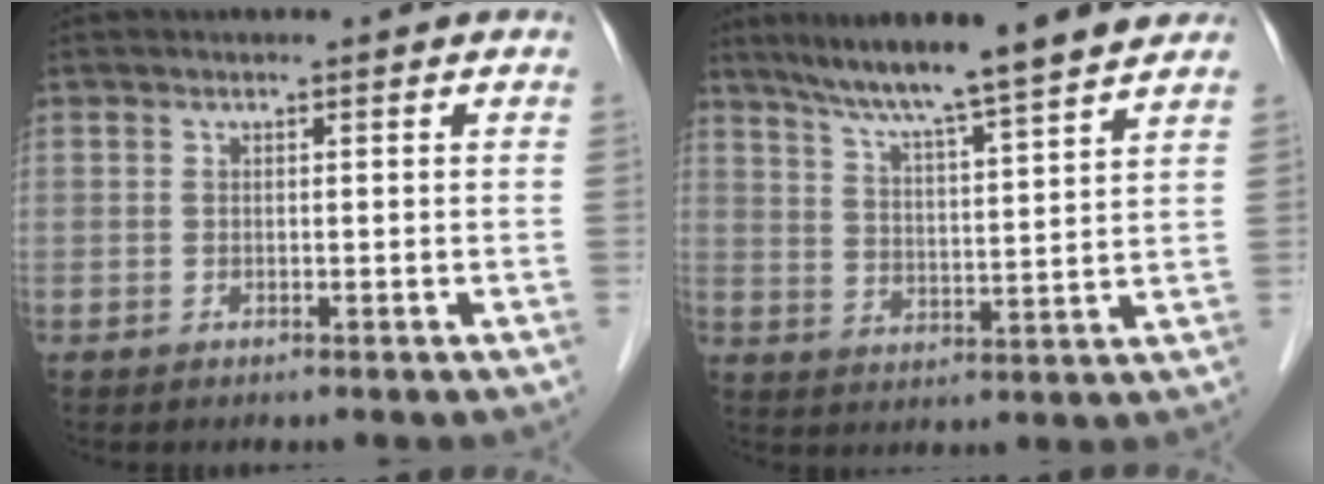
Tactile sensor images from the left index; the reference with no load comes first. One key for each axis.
{"total": 14.1, "fx": 12.1, "fy": -0.4, "fz": 7.3, "tx": -0.118, "ty": 0.018, "tz": 0.179}